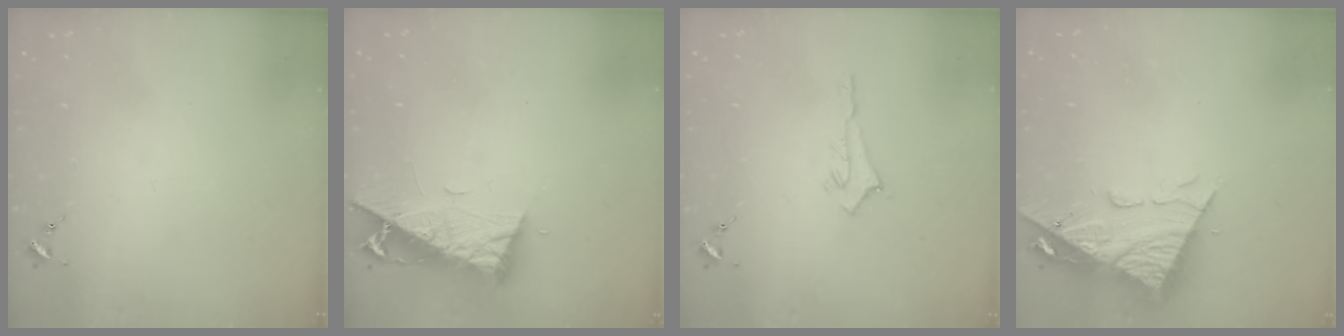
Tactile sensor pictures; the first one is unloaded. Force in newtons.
{"total": 9.6, "press": 9.5, "slide": 1.2}
{"total": 2.7, "press": 2.7, "slide": 0.2}
{"total": 12.3, "press": 12.2, "slide": 1.3}